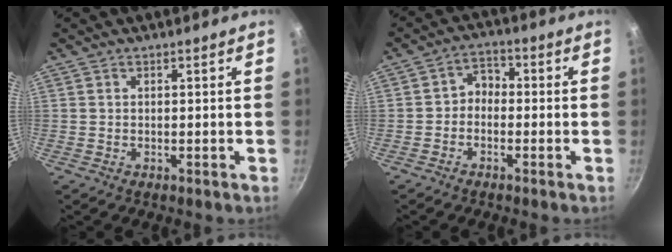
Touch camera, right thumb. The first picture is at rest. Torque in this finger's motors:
{"motor_torque": [0.34, -0.33, 0.29, -0.40, 0.05]}